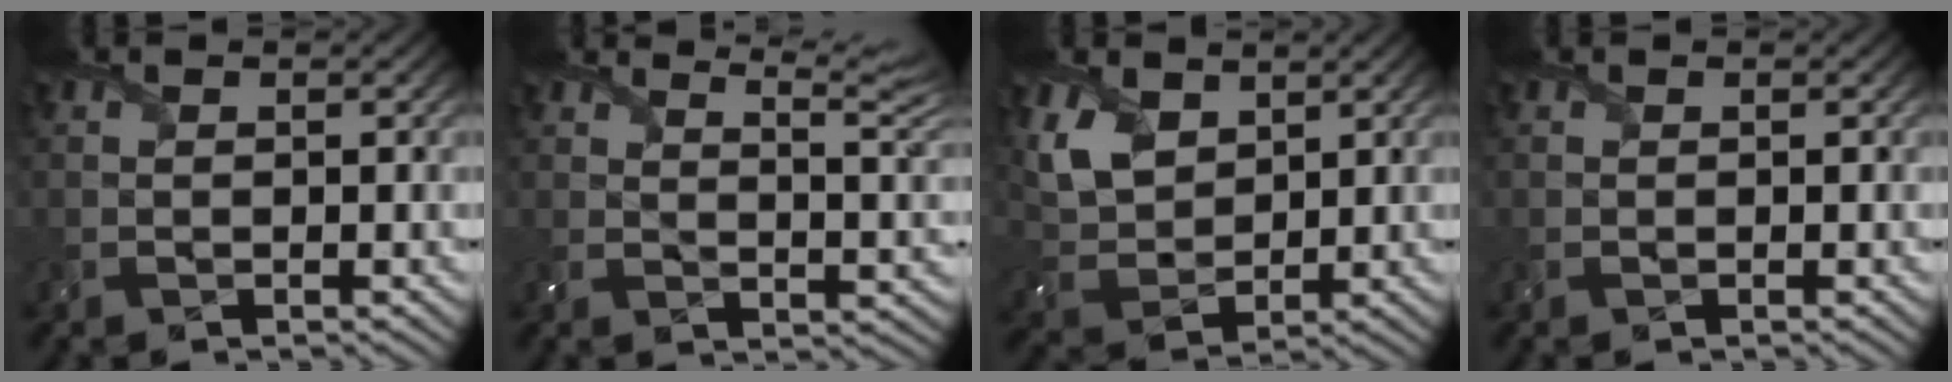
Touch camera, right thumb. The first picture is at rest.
{"total": 7.9, "force": [6.1, 1.9, 4.7], "torque": [-0.079, 0.008, 0.080]}
{"total": 7.4, "force": [3.9, 4.6, 4.3], "torque": [-0.127, -0.002, 0.078]}
{"total": 0.0}